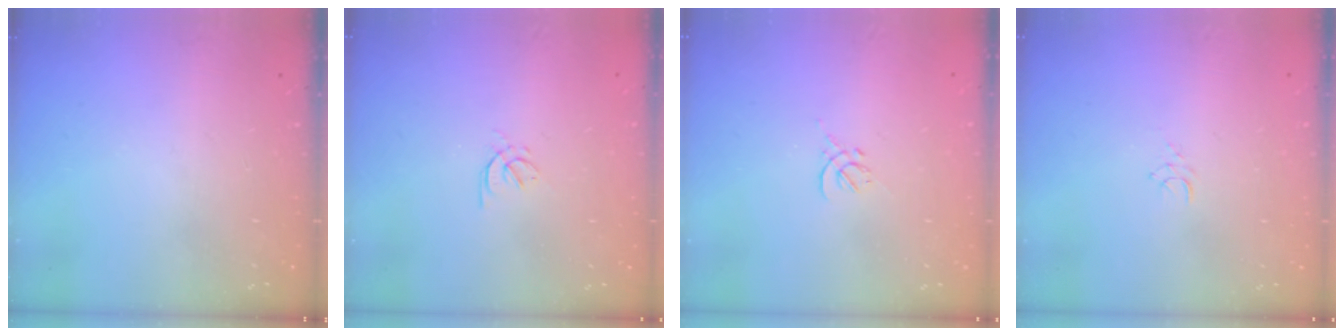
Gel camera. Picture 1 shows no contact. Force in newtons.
{"total": 2.1, "press": 2.0, "slide": 0.6}
{"total": 0.0}
{"total": 5.0, "press": 4.9, "slide": 0.3}